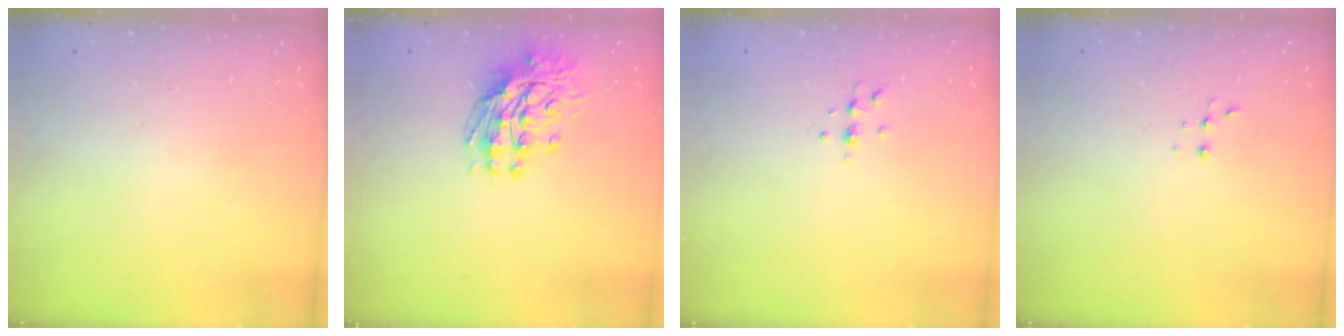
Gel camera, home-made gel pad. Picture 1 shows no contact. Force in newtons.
{"total": 11.5, "press": 11.4, "slide": 1.2}
{"total": 4.4, "press": 4.3, "slide": 0.6}
{"total": 2.2, "press": 2.2, "slide": 0.5}